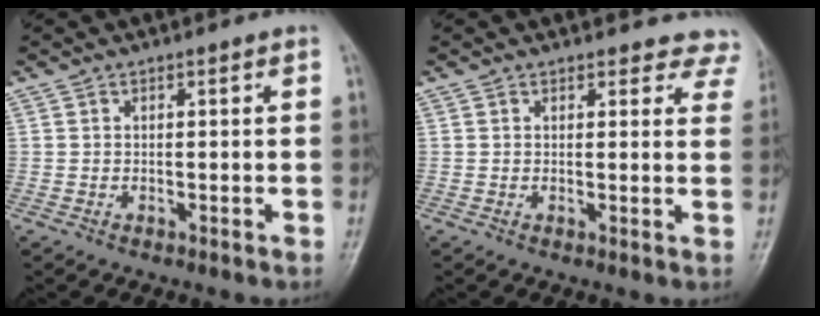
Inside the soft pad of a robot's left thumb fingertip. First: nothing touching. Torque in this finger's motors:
{"motor_torque": [-0.01, 0.09, -0.05, 0.16, -0.03]}